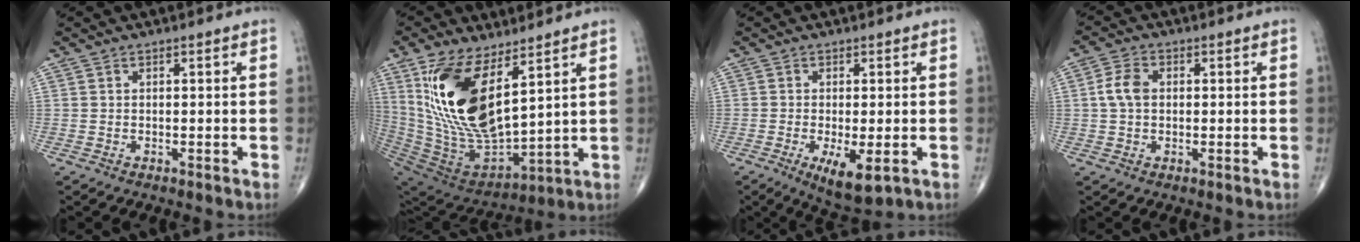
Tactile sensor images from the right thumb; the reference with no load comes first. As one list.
[{"total": 21.3, "force": [8.2, 9.2, 17.4], "torque": [-0.339, -0.051, 0.175]}, {"total": 7.1, "force": [-2.3, 2.4, 6.2], "torque": [-0.106, -0.019, -0.032]}, {"total": 4.6, "force": [0.4, 3.1, 3.3], "torque": [-0.069, 0.009, 0.002]}]